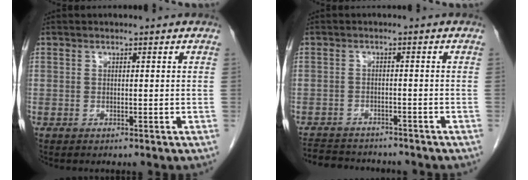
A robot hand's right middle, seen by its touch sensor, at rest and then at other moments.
{"total": 9.9, "force": [-9.1, 2.6, 2.8], "torque": [-0.055, 0.003, -0.127]}